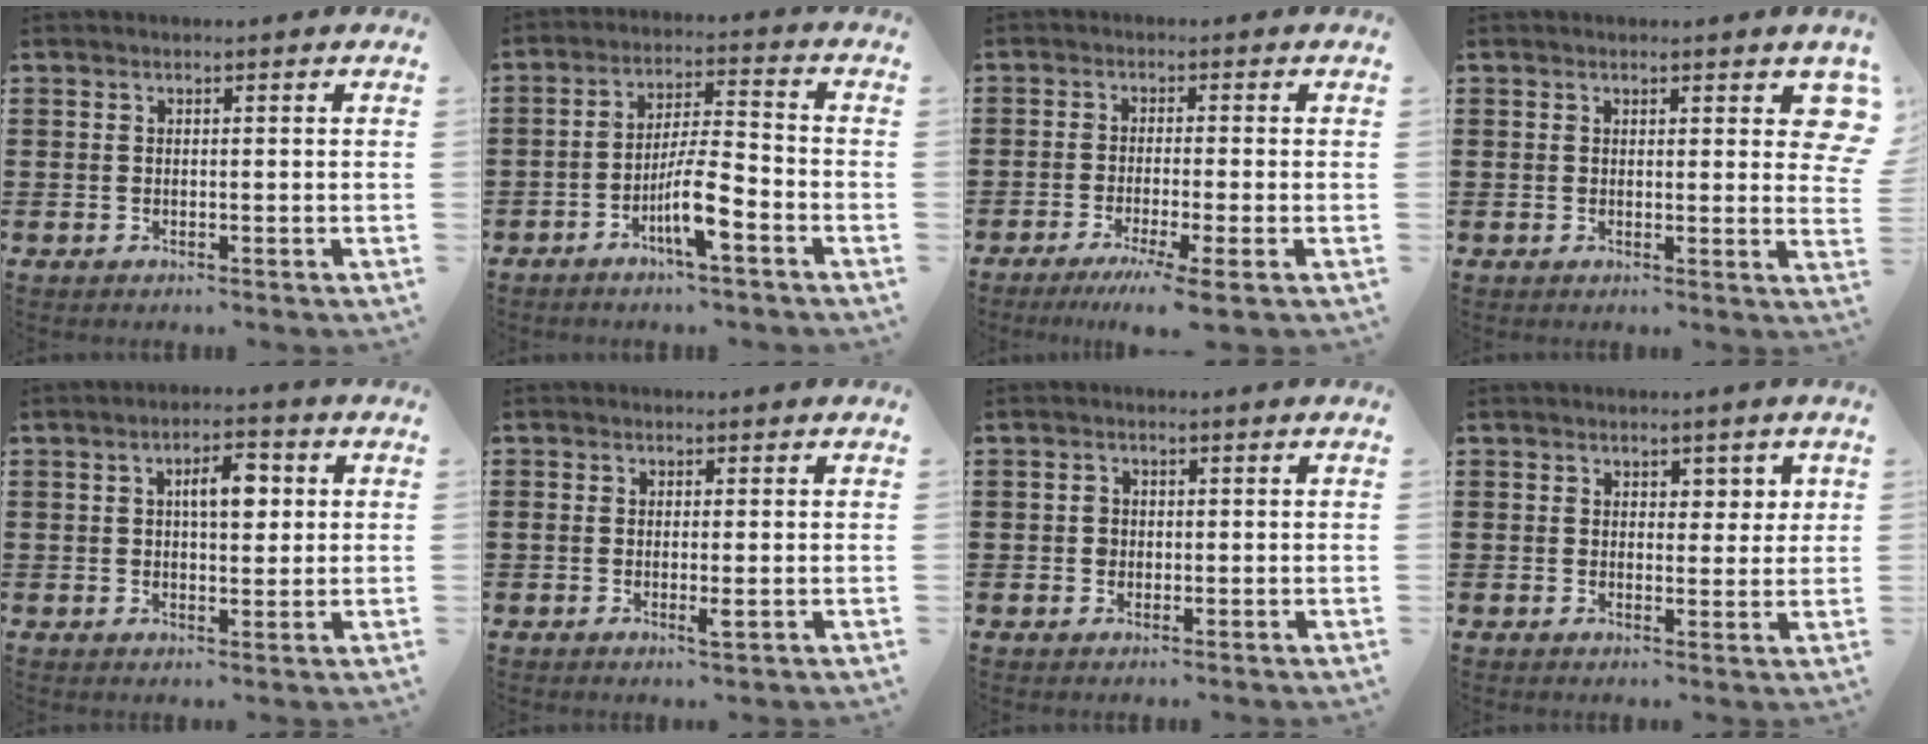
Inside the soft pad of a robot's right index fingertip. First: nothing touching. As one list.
[{"total": 7.5, "force": [-4.0, 1.4, 6.2], "torque": [-0.123, -0.003, -0.076]}, {"total": 3.9, "force": [-2.7, -0.6, 2.8], "torque": [-0.059, -0.019, -0.051]}, {"total": 2.6, "force": [1.8, 1.1, 1.6], "torque": [-0.006, -0.005, 0.026]}, {"total": 5.1, "force": [1.1, 2.1, 4.5], "torque": [-0.076, 0.006, 0.012]}, {"total": 2.1, "force": [-0.6, 0.3, 2.0], "torque": [-0.042, -0.007, -0.012]}, {"total": 1.5, "force": [0.0, 1.3, 0.8], "torque": [-0.017, 0.005, -0.001]}, {"total": 2.3, "force": [1.5, 1.6, 0.8], "torque": [-0.005, 0.003, 0.022]}]